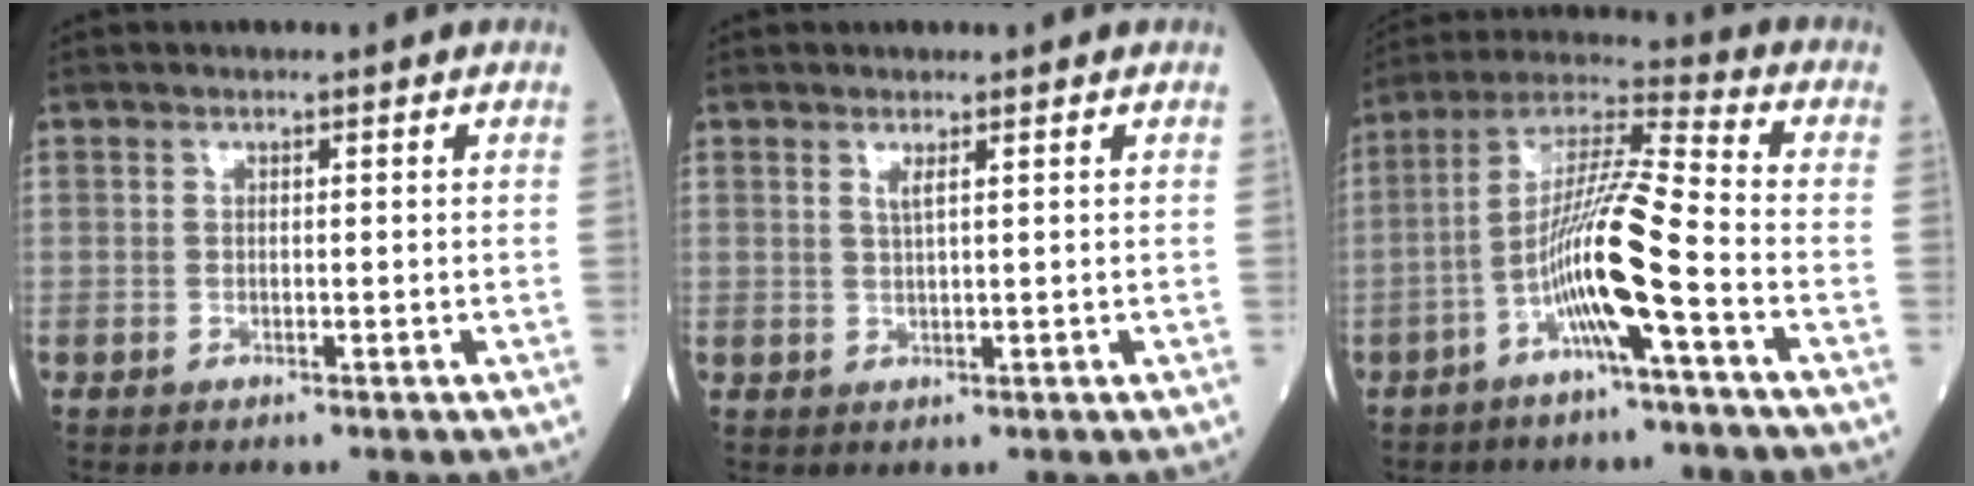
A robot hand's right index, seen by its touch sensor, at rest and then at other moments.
{"total": 1.3, "force": [0.7, -0.1, 1.1], "torque": [-0.027, -0.004, 0.014]}
{"total": 12.1, "force": [-4.4, -0.4, 11.3], "torque": [-0.221, 0.013, -0.088]}